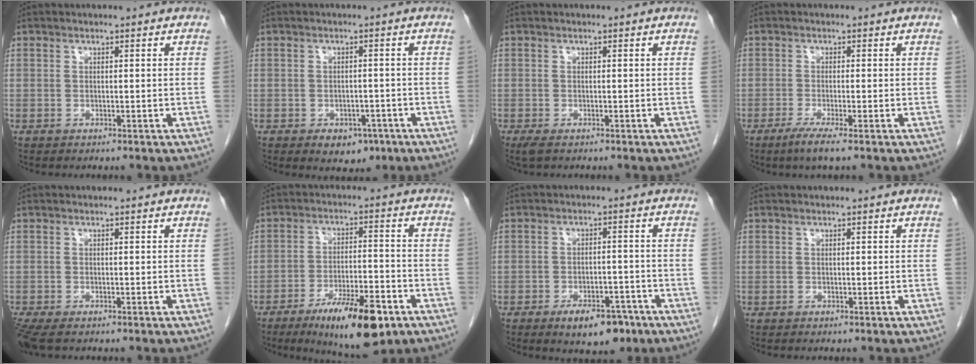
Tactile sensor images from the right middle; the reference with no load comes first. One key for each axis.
{"total": 4.3, "fx": -2.4, "fy": 2.7, "fz": 2.3, "tx": -0.023, "ty": 0.003, "tz": -0.021}
{"total": 2.3, "fx": -1.5, "fy": 0.9, "fz": 1.4, "tx": -0.031, "ty": -0.007, "tz": -0.023}
{"total": 3.4, "fx": -2.1, "fy": -0.2, "fz": 2.6, "tx": -0.053, "ty": -0.012, "tz": -0.042}
{"total": 4.7, "fx": -3.4, "fy": 1.8, "fz": 2.7, "tx": -0.057, "ty": -0.014, "tz": -0.060}
{"total": 13.2, "fx": -7.7, "fy": 3.1, "fz": 10.3, "tx": -0.165, "ty": -0.012, "tz": -0.117}
{"total": 7.5, "fx": -4.9, "fy": 3.3, "fz": 4.6, "tx": -0.065, "ty": 0.000, "tz": -0.068}
{"total": 0.0}